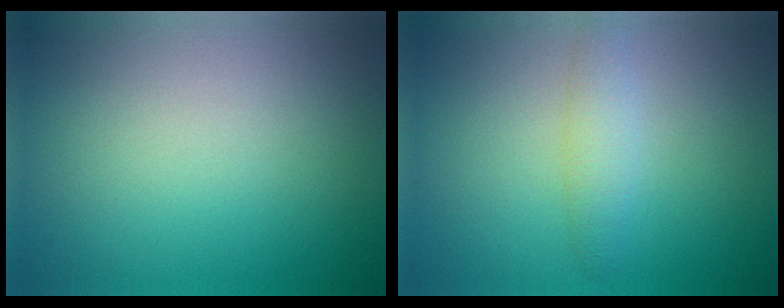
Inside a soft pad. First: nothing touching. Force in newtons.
{"total": 1.9, "press": 1.9, "slide": 0.0}